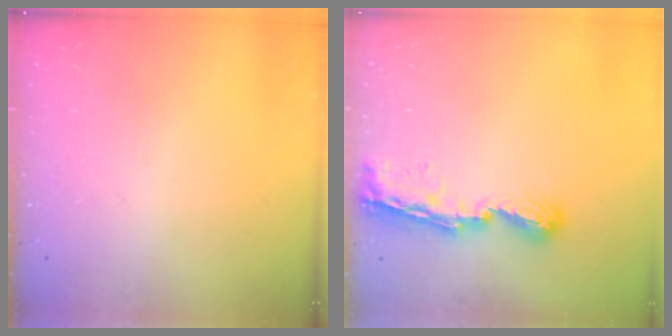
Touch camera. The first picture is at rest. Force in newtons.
{"total": 8.9, "press": 8.9, "slide": 0.9}